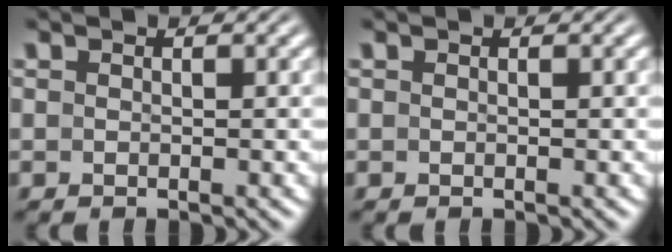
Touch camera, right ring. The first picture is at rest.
{"total": 0.0}